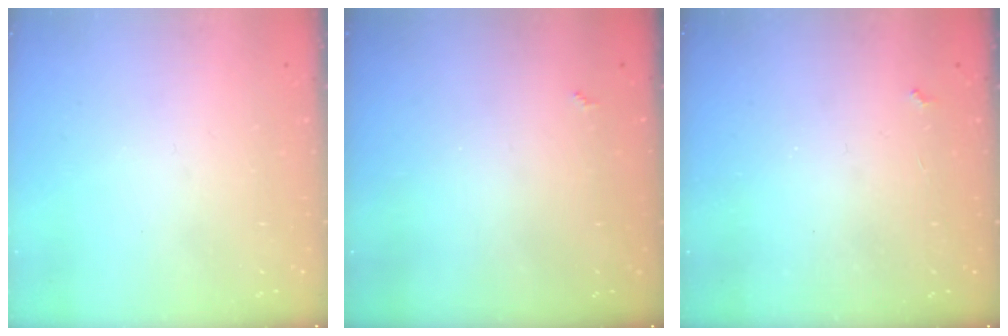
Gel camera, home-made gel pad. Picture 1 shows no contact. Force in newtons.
{"total": 2.1, "press": 2.1, "slide": 0.4}
{"total": 2.6, "press": 2.6, "slide": 0.5}